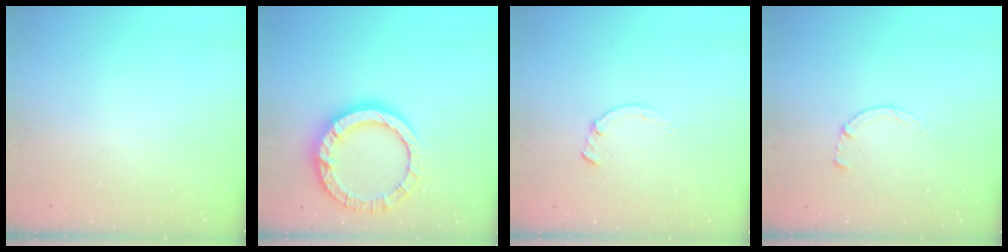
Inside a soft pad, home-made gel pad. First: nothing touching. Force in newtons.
{"total": 14.0, "press": 13.9, "slide": 1.4}
{"total": 0.7, "press": 0.6, "slide": 0.2}
{"total": 2.6, "press": 2.5, "slide": 0.3}